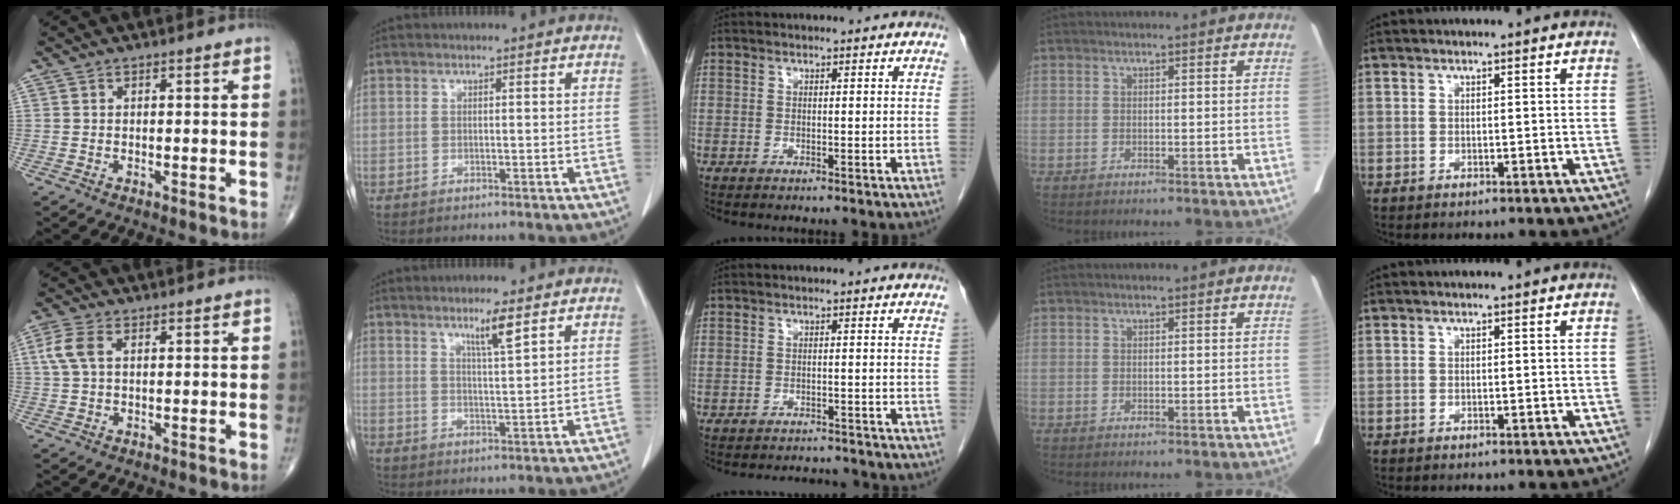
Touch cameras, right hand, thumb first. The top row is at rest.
{"thumb": {"total": 4.9, "force": [1.3, 2.7, 3.8], "torque": [-0.101, 0.014, 0.025]}, "index": {"total": 4.3, "force": [2.7, -0.3, 3.2], "torque": [-0.060, -0.007, 0.051]}, "middle": {"total": 5.6, "force": [-5.4, 1.0, 0.6], "torque": [-0.009, 0.001, -0.070]}}